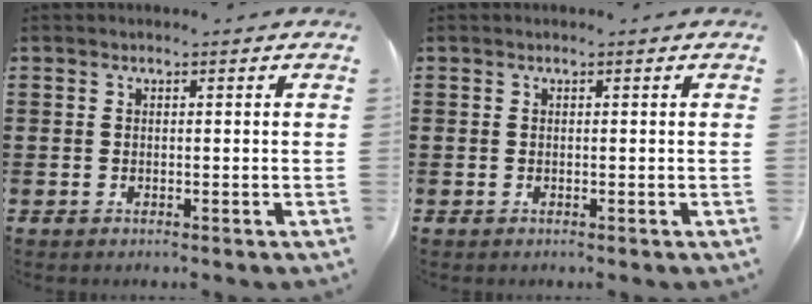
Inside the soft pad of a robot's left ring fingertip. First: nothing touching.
{"total": 0.0}